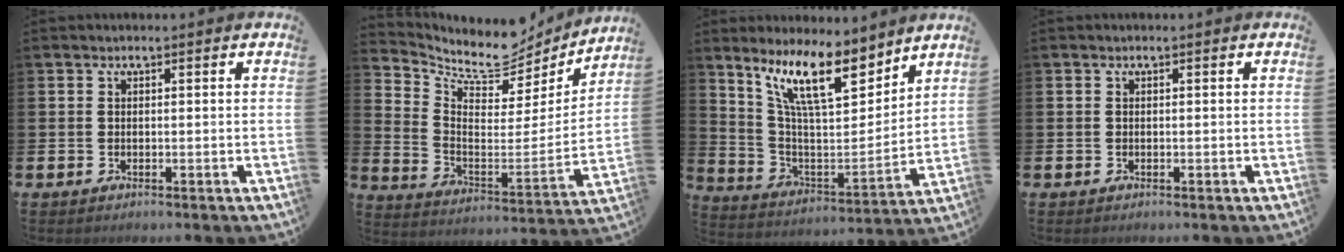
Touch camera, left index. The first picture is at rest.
{"total": 8.4, "force": [7.3, 3.3, 2.5], "torque": [-0.071, -0.065, 0.123]}
{"total": 12.6, "force": [9.2, 3.4, 7.9], "torque": [-0.173, -0.042, 0.161]}
{"total": 0.0}